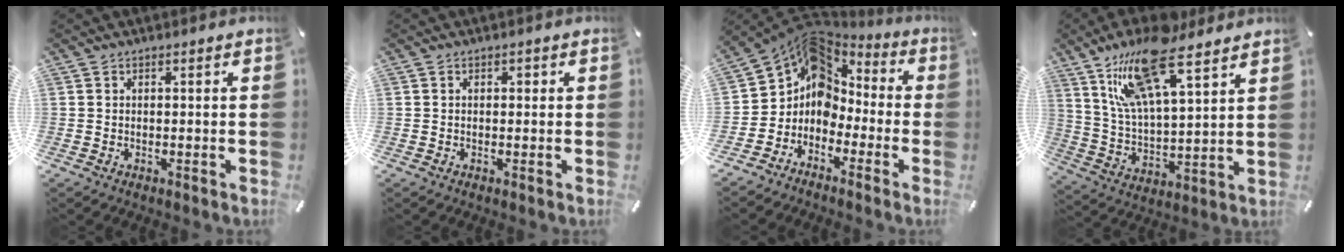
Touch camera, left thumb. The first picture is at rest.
{"total": 1.0, "force": [0.2, 0.7, 0.7], "torque": [-0.016, 0.004, 0.003]}
{"total": 8.9, "force": [1.1, 8.2, 3.3], "torque": [-0.063, -0.021, 0.027]}
{"total": 18.3, "force": [12.4, 6.2, 11.9], "torque": [-0.238, -0.047, 0.213]}